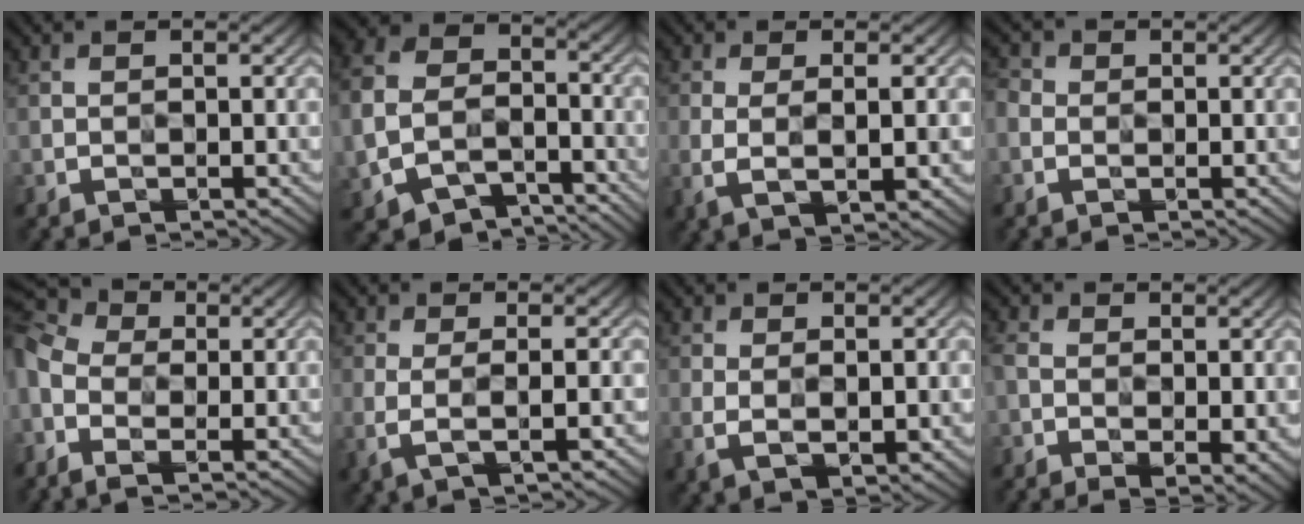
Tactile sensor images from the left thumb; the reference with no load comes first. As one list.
[{"total": 9.2, "force": [-4.6, 6.5, 4.7], "torque": [-0.130, -0.024, -0.094]}, {"total": 4.5, "force": [-0.2, 1.4, 4.2], "torque": [-0.093, -0.009, 0.000]}, {"total": 1.9, "force": [-0.2, 1.8, 0.5], "torque": [-0.024, 0.003, -0.010]}, {"total": 10.3, "force": [-1.1, 7.3, 7.3], "torque": [-0.199, 0.007, -0.023]}, {"total": 3.3, "force": [-0.2, 0.6, 3.2], "torque": [-0.068, 0.000, -0.008]}, {"total": 4.0, "force": [-0.1, 2.0, 3.4], "torque": [-0.075, -0.013, 0.005]}, {"total": 6.4, "force": [-1.3, 3.7, 5.1], "torque": [-0.124, -0.013, -0.020]}]